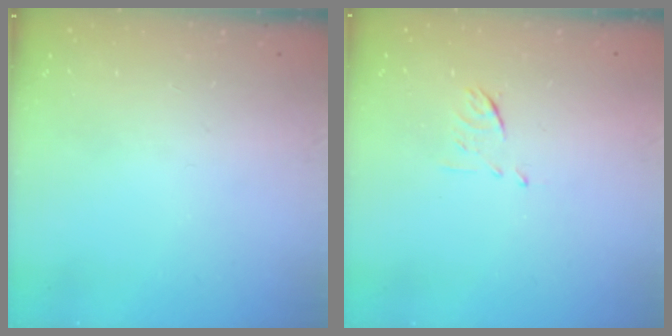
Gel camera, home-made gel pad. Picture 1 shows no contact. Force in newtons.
{"total": 6.1, "press": 6.0, "slide": 1.1}